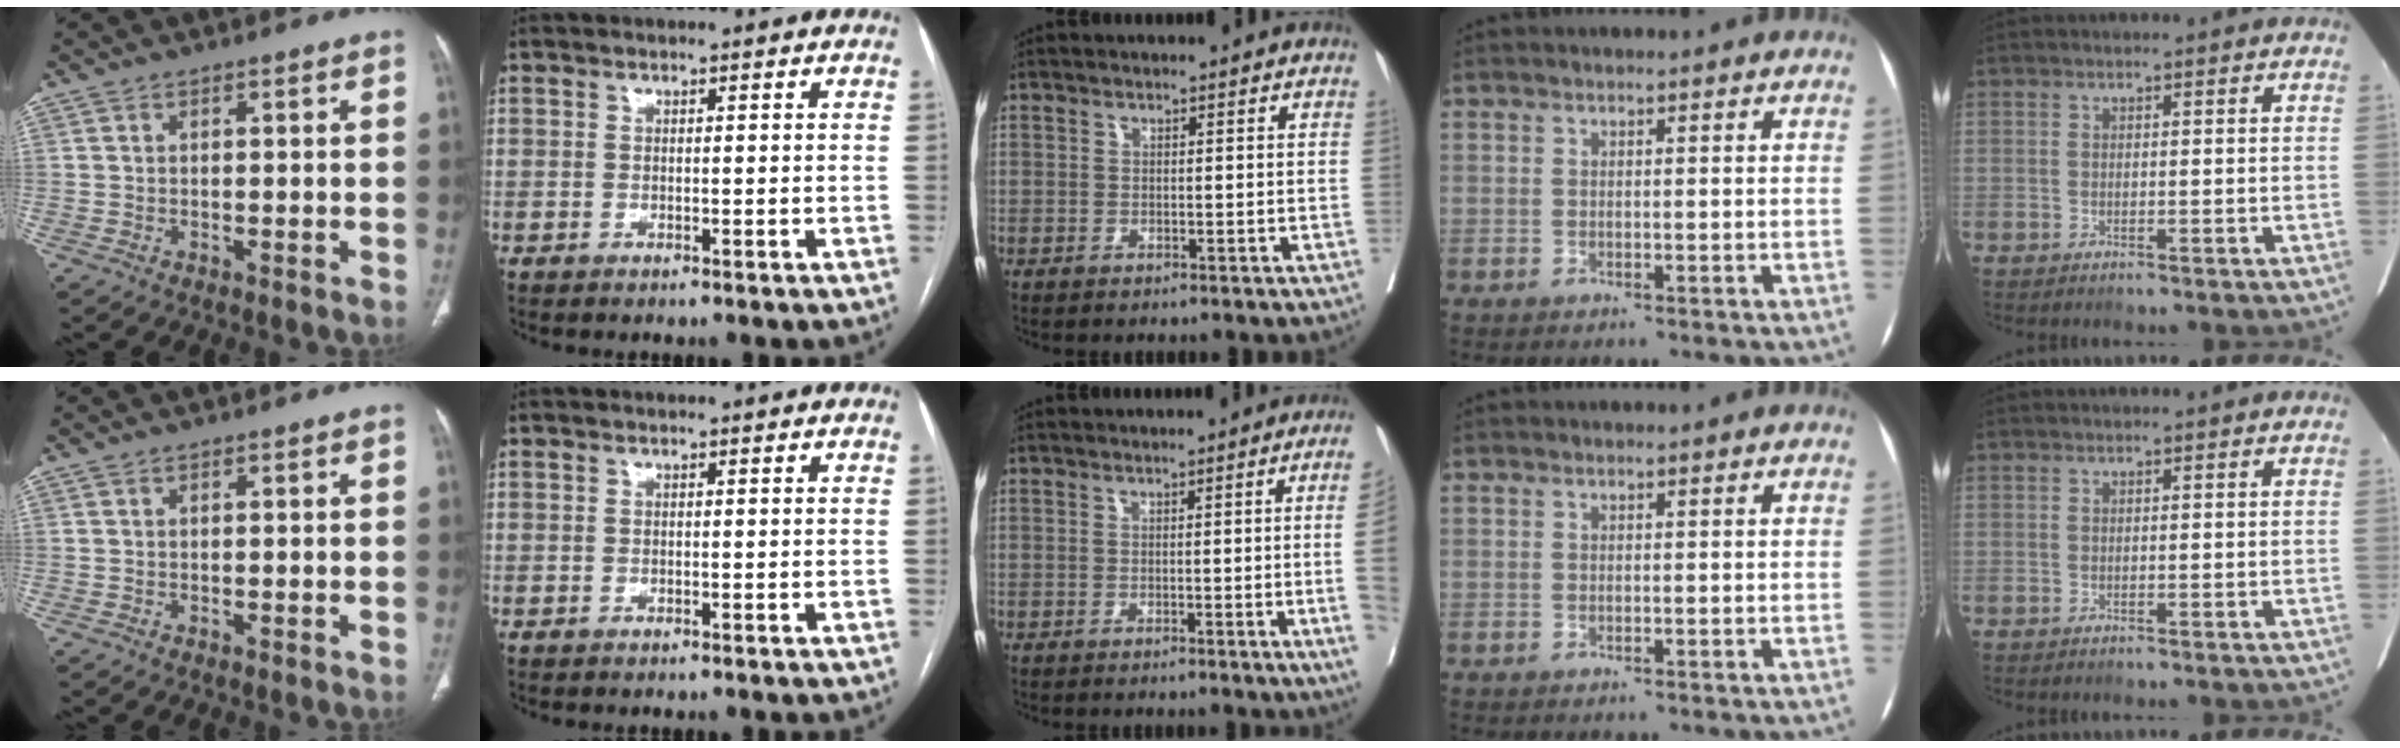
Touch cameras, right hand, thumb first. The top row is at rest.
{"middle": {"total": 8.1, "force": [-1.0, -2.3, 7.7], "torque": [-0.085, -0.018, -0.012]}}